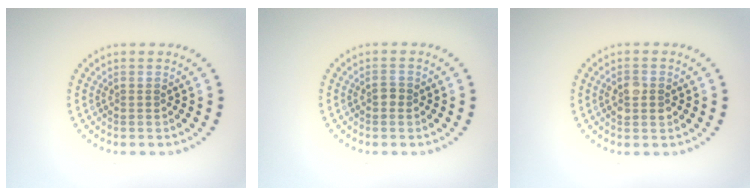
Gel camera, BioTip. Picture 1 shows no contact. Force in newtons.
{"total": 0.8, "press": 0.8, "slide": 0.1}
{"total": 2.4, "press": 2.4, "slide": 0.1}